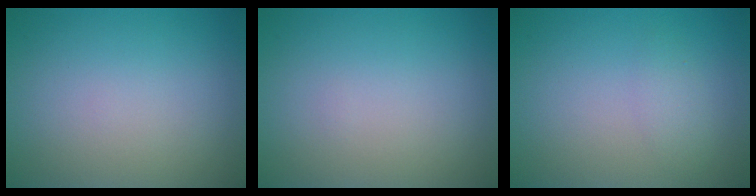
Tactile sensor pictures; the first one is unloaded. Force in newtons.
{"total": 0.0}
{"total": 1.3, "press": 1.3, "slide": 0.0}